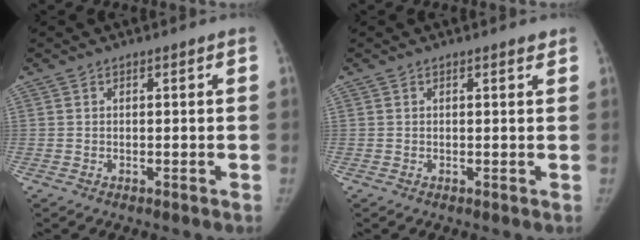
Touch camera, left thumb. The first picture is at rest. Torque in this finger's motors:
{"motor_torque": [-0.08, -0.57, 0.62, -0.41, 0.06]}